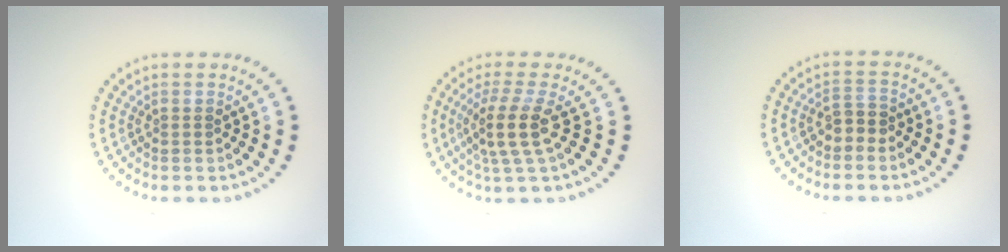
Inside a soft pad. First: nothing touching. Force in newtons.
{"total": 3.7, "press": 2.8, "slide": 2.4}
{"total": 1.7, "press": 1.6, "slide": 0.8}